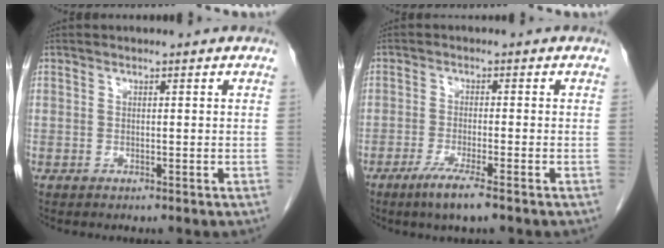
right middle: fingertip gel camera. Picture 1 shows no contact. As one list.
[{"total": 4.8, "force": [-3.1, -0.1, 3.6], "torque": [-0.075, -0.015, -0.058]}]